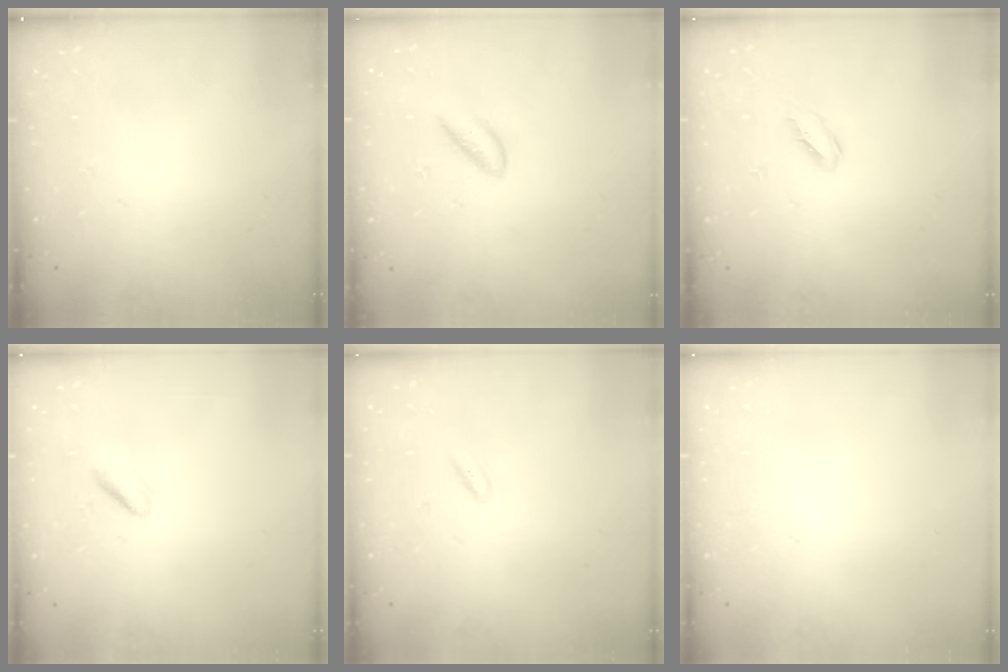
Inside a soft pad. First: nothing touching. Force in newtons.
{"total": 1.9, "press": 1.9, "slide": 0.4}
{"total": 2.2, "press": 2.1, "slide": 0.7}
{"total": 1.9, "press": 1.8, "slide": 0.6}
{"total": 2.0, "press": 1.7, "slide": 0.9}
{"total": 2.2, "press": 2.2, "slide": 0.1}